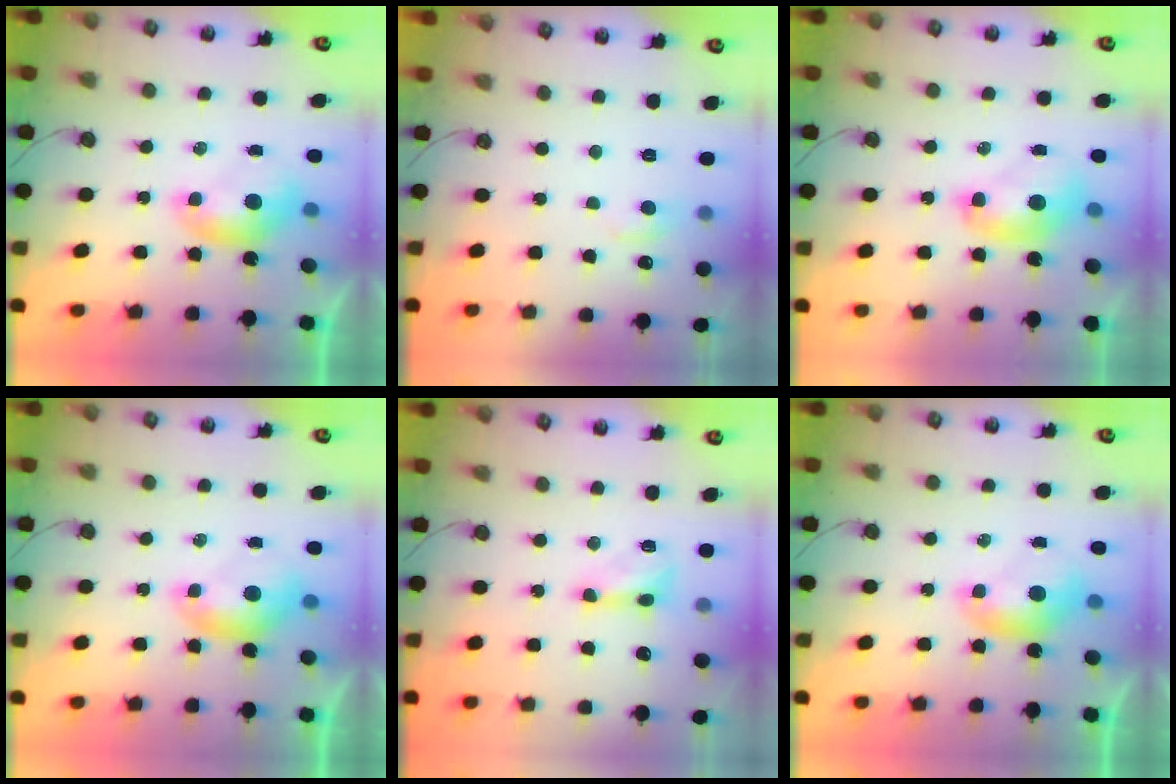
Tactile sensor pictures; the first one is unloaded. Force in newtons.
{"total": 0.9, "press": 0.4, "slide": 0.8}
{"total": 2.2, "press": 2.2, "slide": 0.2}
{"total": 0.0}
{"total": 3.1, "press": 3.1, "slide": 0.4}
{"total": 0.0}